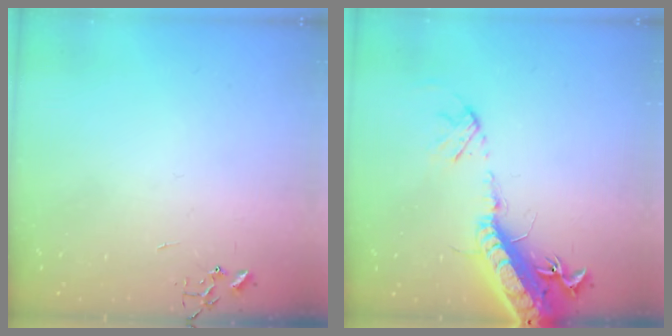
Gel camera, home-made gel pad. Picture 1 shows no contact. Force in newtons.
{"total": 20.9, "press": 20.3, "slide": 4.9}